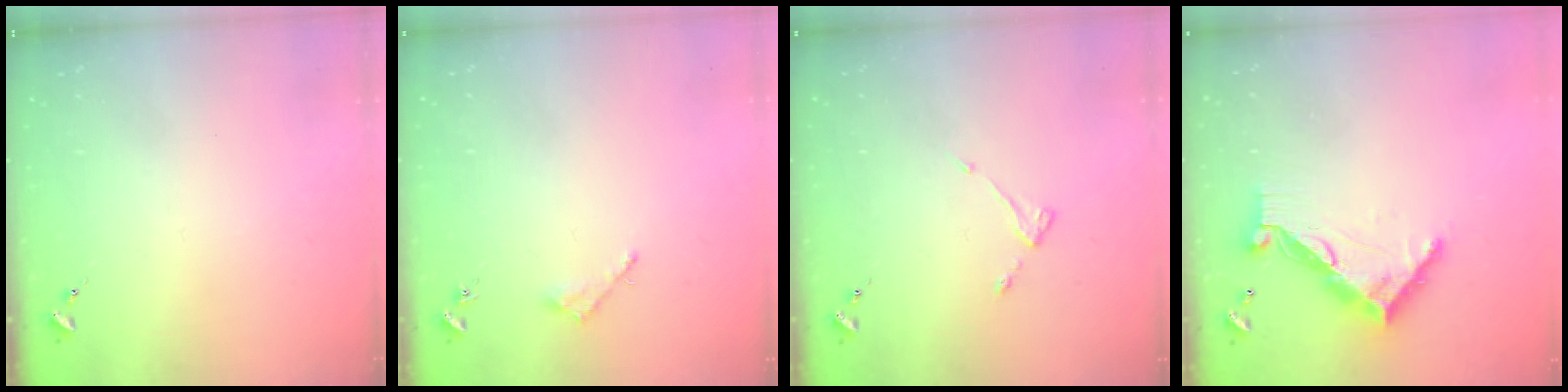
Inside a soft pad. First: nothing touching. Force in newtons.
{"total": 2.0, "press": 2.0, "slide": 0.1}
{"total": 3.3, "press": 3.2, "slide": 0.4}
{"total": 11.5, "press": 11.5, "slide": 1.0}